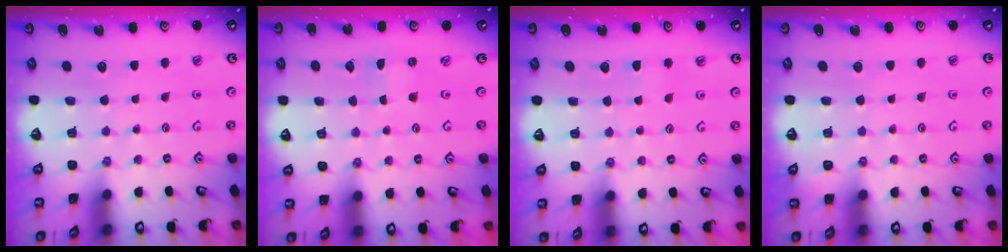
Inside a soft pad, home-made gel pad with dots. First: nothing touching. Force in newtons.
{"total": 0.0}
{"total": 3.3, "press": 3.3, "slide": 0.5}
{"total": 0.0}